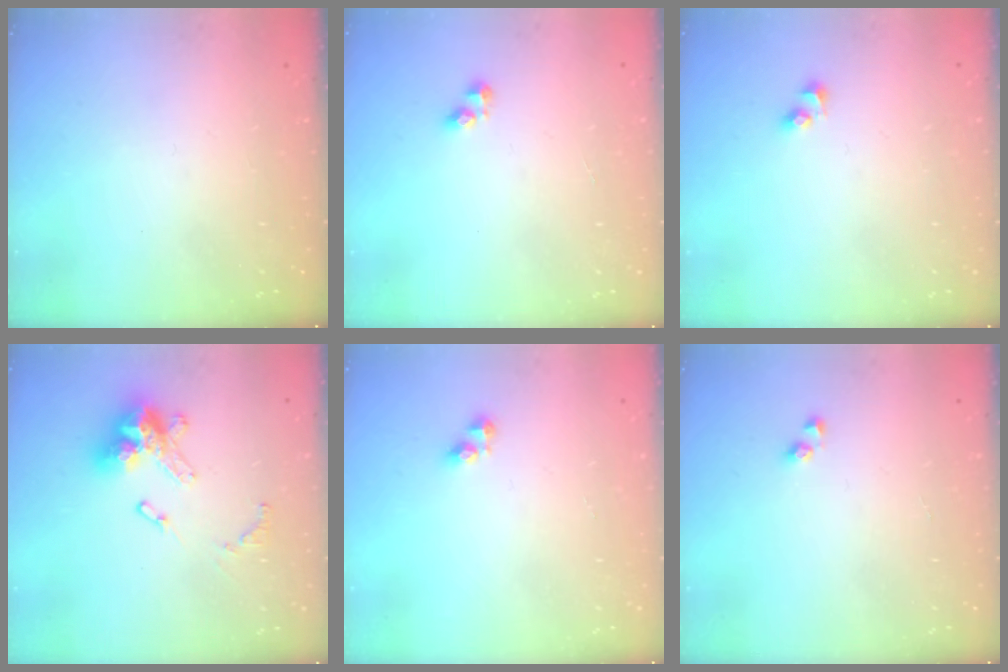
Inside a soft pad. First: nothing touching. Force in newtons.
{"total": 2.9, "press": 2.9, "slide": 0.4}
{"total": 2.6, "press": 2.4, "slide": 1.2}
{"total": 15.2, "press": 15.2, "slide": 0.7}
{"total": 4.0, "press": 4.0, "slide": 0.5}
{"total": 3.1, "press": 3.1, "slide": 0.3}